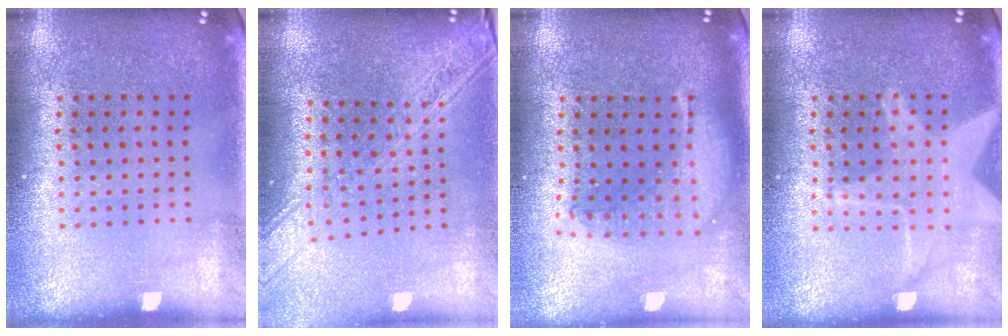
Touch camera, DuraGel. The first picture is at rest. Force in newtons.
{"total": 2.2, "press": 1.9, "slide": 1.2}
{"total": 1.7, "press": 1.5, "slide": 0.9}
{"total": 1.6, "press": 1.6, "slide": 0.2}